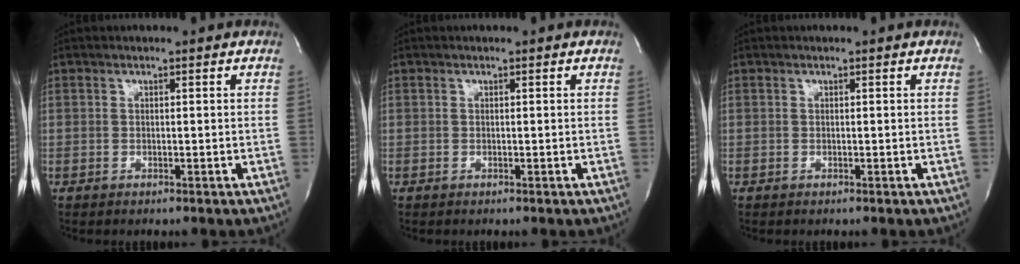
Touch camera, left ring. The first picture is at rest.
{"total": 0.0}
{"total": 0.0}